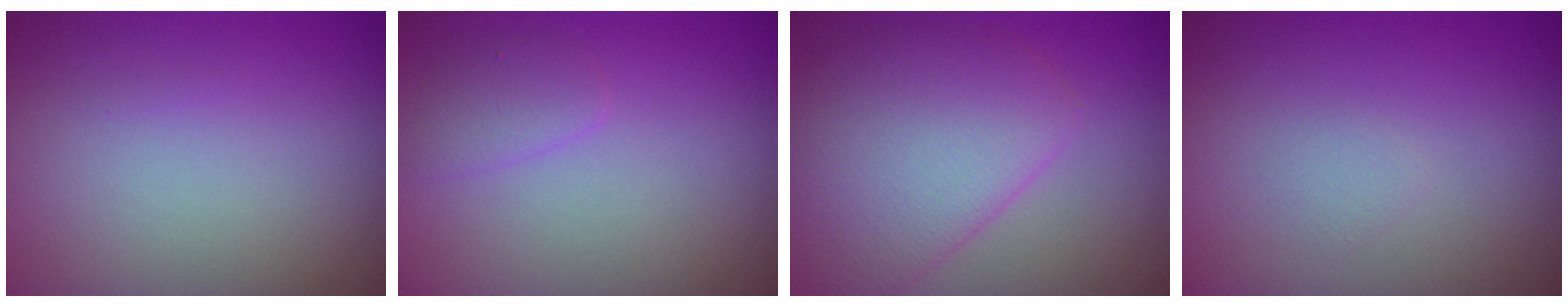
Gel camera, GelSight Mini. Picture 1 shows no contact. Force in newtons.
{"total": 1.4, "press": 1.4, "slide": 0.1}
{"total": 6.5, "press": 6.5, "slide": 0.2}
{"total": 0.7, "press": 0.7, "slide": 0.0}